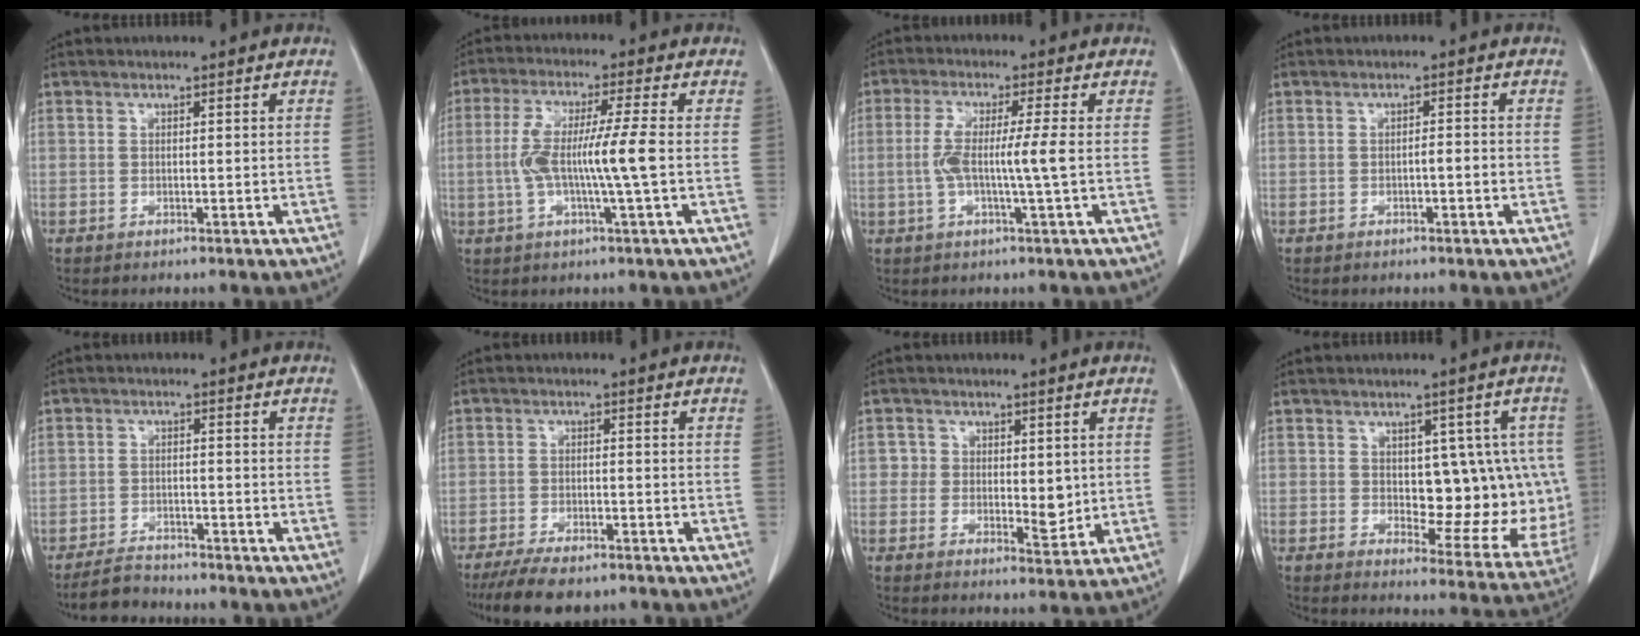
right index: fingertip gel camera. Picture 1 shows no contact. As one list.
[{"total": 8.8, "force": [-0.8, -0.3, 8.8], "torque": [-0.176, 0.010, -0.018]}, {"total": 6.2, "force": [-0.5, -0.5, 6.2], "torque": [-0.125, 0.003, -0.009]}, {"total": 1.4, "force": [-0.5, 0.2, 1.3], "torque": [-0.019, 0.003, -0.008]}, {"total": 4.4, "force": [-4.2, 1.3, 0.6], "torque": [-0.014, -0.008, -0.073]}, {"total": 9.8, "force": [-7.8, 3.1, 4.9], "torque": [-0.075, -0.009, -0.119]}, {"total": 4.8, "force": [0.5, 3.6, 3.0], "torque": [-0.026, -0.003, 0.010]}, {"total": 12.2, "force": [0.7, 6.3, 10.4], "torque": [-0.103, 0.012, 0.024]}]